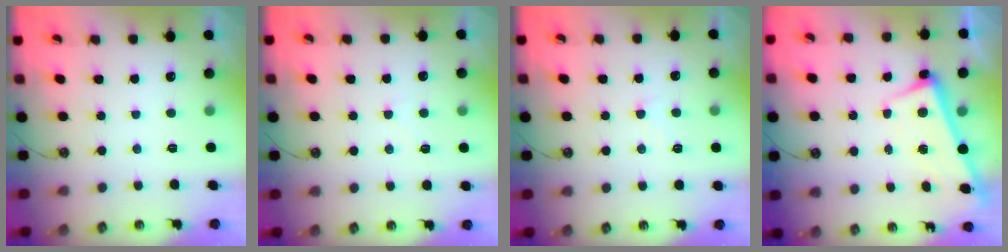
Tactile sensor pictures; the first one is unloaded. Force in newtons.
{"total": 2.0, "press": 2.0, "slide": 0.3}
{"total": 0.7, "press": 0.5, "slide": 0.5}
{"total": 2.6, "press": 2.5, "slide": 0.6}